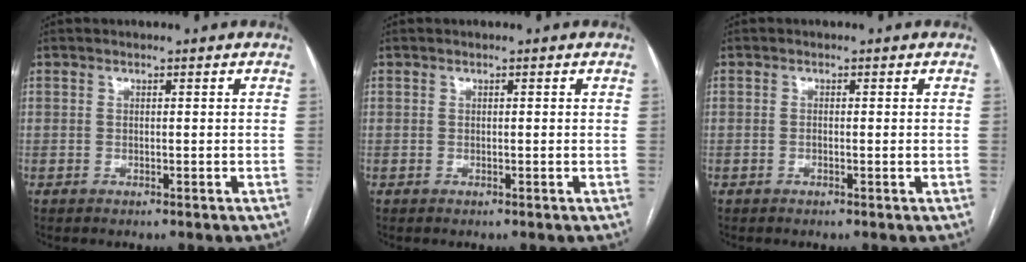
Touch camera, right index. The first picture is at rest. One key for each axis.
{"total": 0.0}
{"total": 1.0, "fx": -0.1, "fy": 0.2, "fz": 0.9, "tx": -0.017, "ty": 0.000, "tz": -0.001}